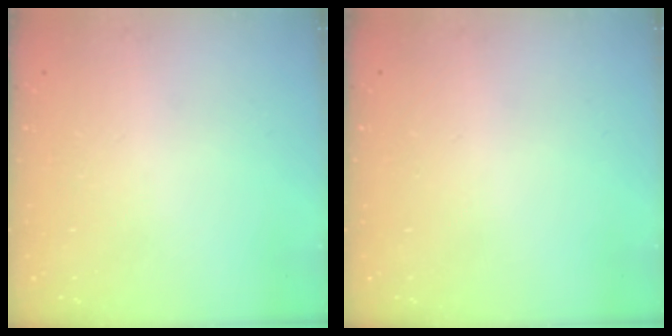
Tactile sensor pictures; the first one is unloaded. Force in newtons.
{"total": 0.0}